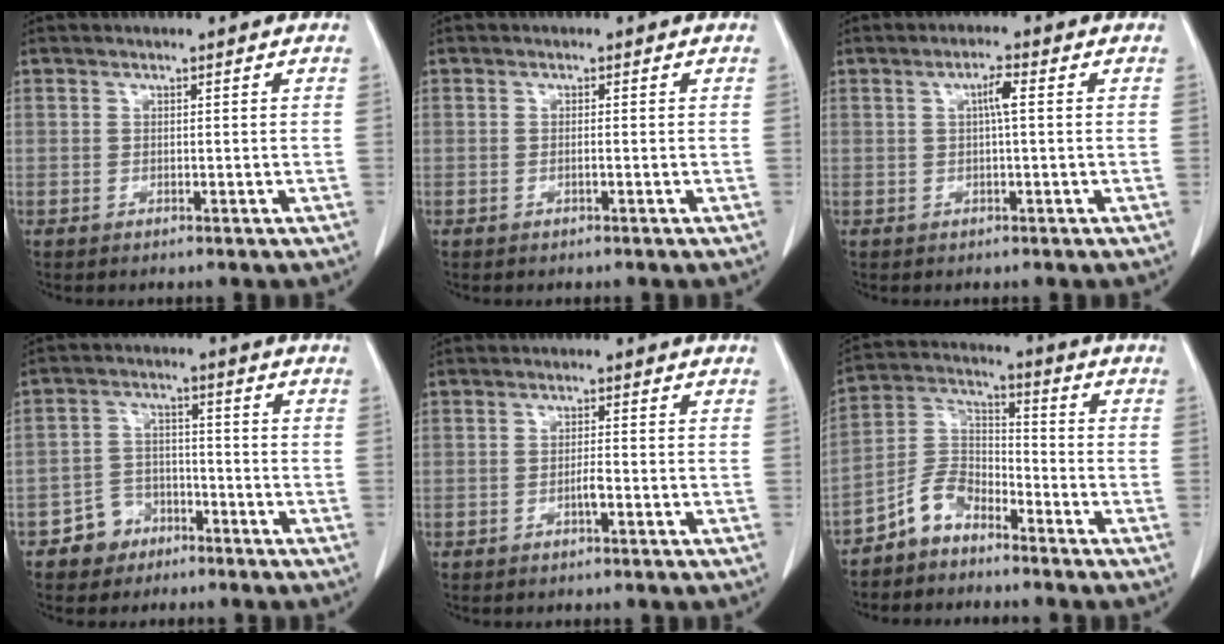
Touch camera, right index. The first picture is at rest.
{"total": 0.5, "force": [-0.2, 0.0, 0.5], "torque": [-0.010, 0.001, -0.003]}
{"total": 2.5, "force": [0.4, 0.2, 2.4], "torque": [-0.044, 0.004, 0.007]}
{"total": 5.4, "force": [-3.5, 4.1, 0.5], "torque": [0.000, 0.014, -0.058]}
{"total": 1.6, "force": [-0.7, 0.1, 1.5], "torque": [-0.028, 0.001, -0.013]}
{"total": 6.9, "force": [-5.4, 3.5, 2.7], "torque": [-0.056, 0.019, -0.109]}